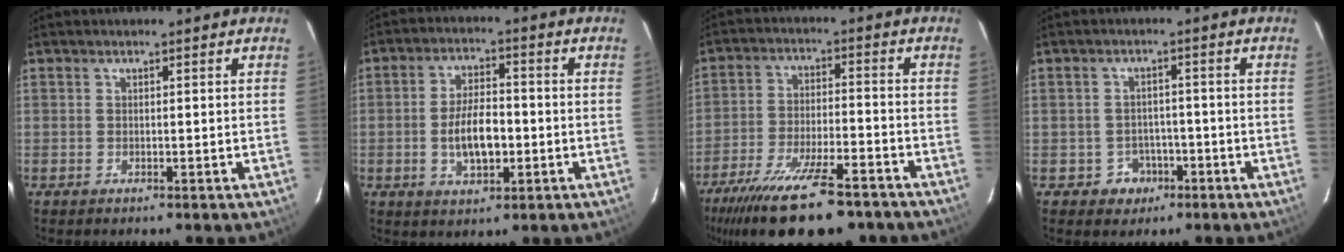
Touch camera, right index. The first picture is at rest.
{"total": 8.2, "force": [-1.7, 3.8, 7.0], "torque": [-0.136, 0.001, -0.025]}
{"total": 19.8, "force": [-15.1, 5.2, 11.7], "torque": [-0.232, -0.042, -0.237]}
{"total": 4.5, "force": [-2.1, 4.0, 0.4], "torque": [-0.020, 0.018, -0.019]}